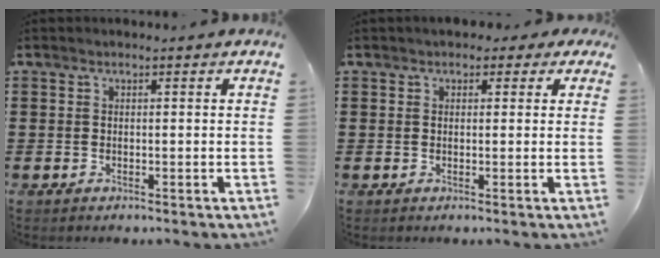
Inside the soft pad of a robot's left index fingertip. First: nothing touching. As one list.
[{"total": 1.5, "force": [0.5, 1.3, 0.5], "torque": [-0.010, 0.007, 0.006]}]